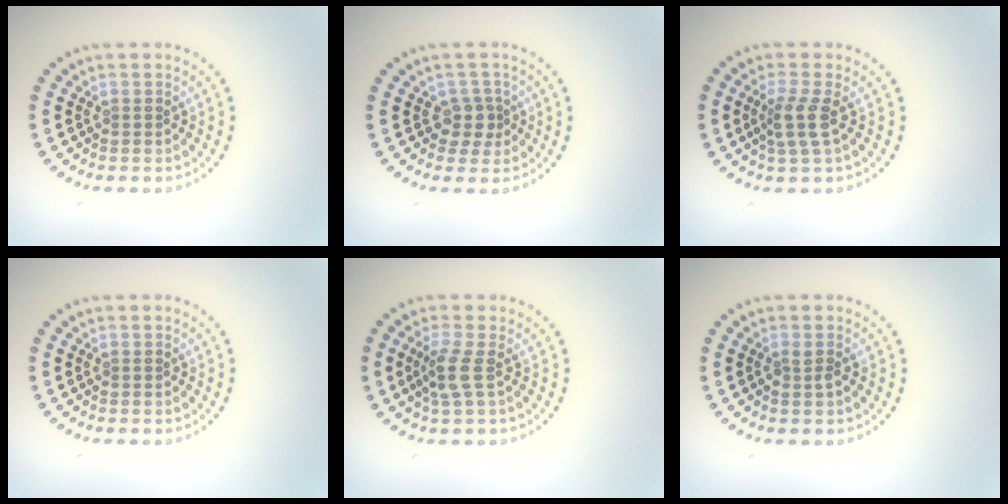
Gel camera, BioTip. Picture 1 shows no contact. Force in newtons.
{"total": 1.9, "press": 1.6, "slide": 1.1}
{"total": 2.5, "press": 2.0, "slide": 1.5}
{"total": 0.0}
{"total": 2.2, "press": 1.9, "slide": 1.2}
{"total": 0.6, "press": 0.6, "slide": 0.2}